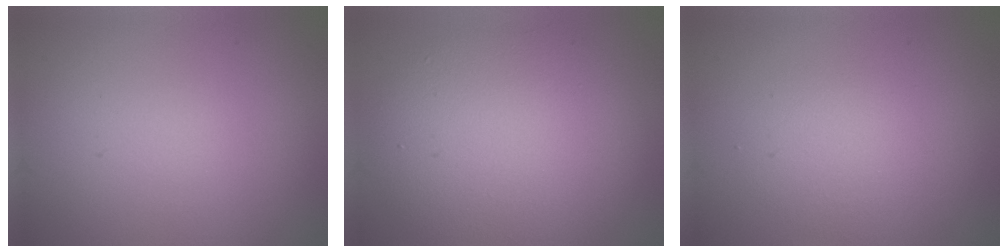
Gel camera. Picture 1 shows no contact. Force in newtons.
{"total": 8.0, "press": 7.9, "slide": 0.7}
{"total": 2.2, "press": 2.2, "slide": 0.1}